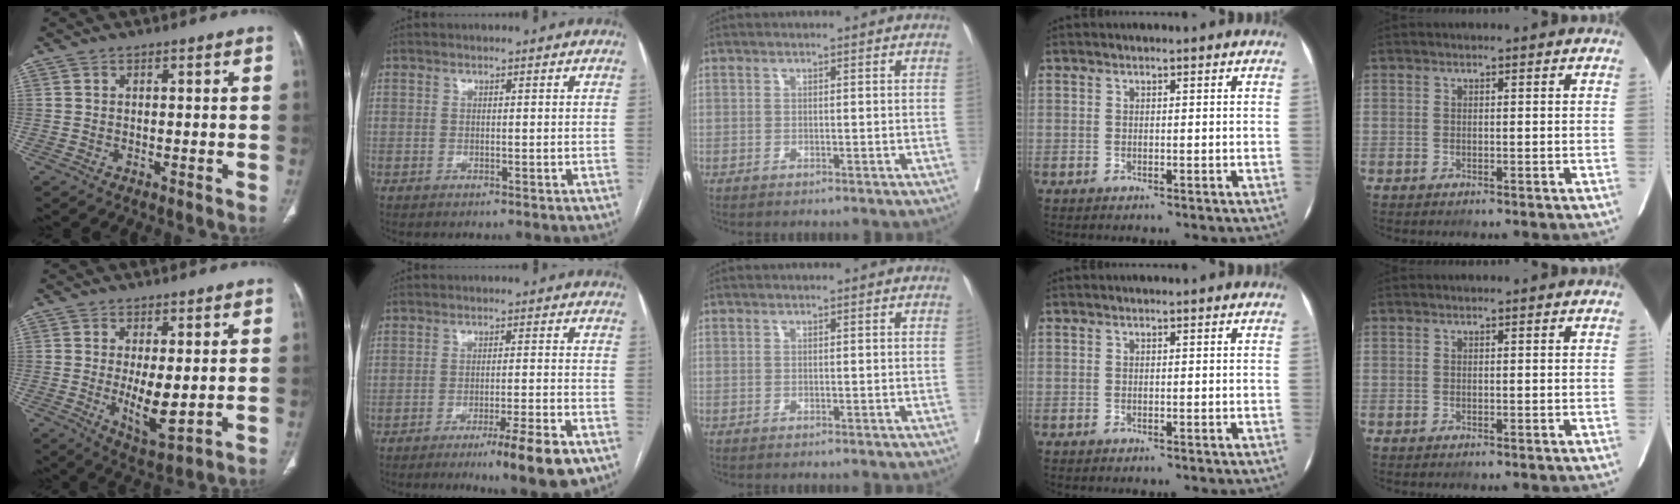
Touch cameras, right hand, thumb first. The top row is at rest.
{"thumb": {"total": 7.8, "force": [-0.3, 3.0, 7.2], "torque": [-0.116, -0.022, 0.006]}, "index": {"total": 8.8, "force": [-5.2, 0.1, 7.1], "torque": [-0.098, -0.017, -0.079]}}